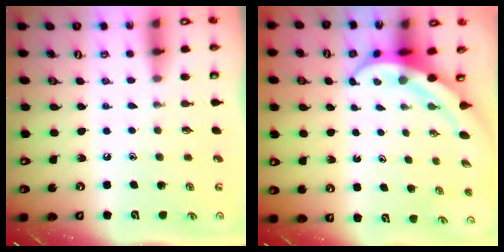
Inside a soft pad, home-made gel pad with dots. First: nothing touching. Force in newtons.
{"total": 4.8, "press": 4.8, "slide": 0.5}